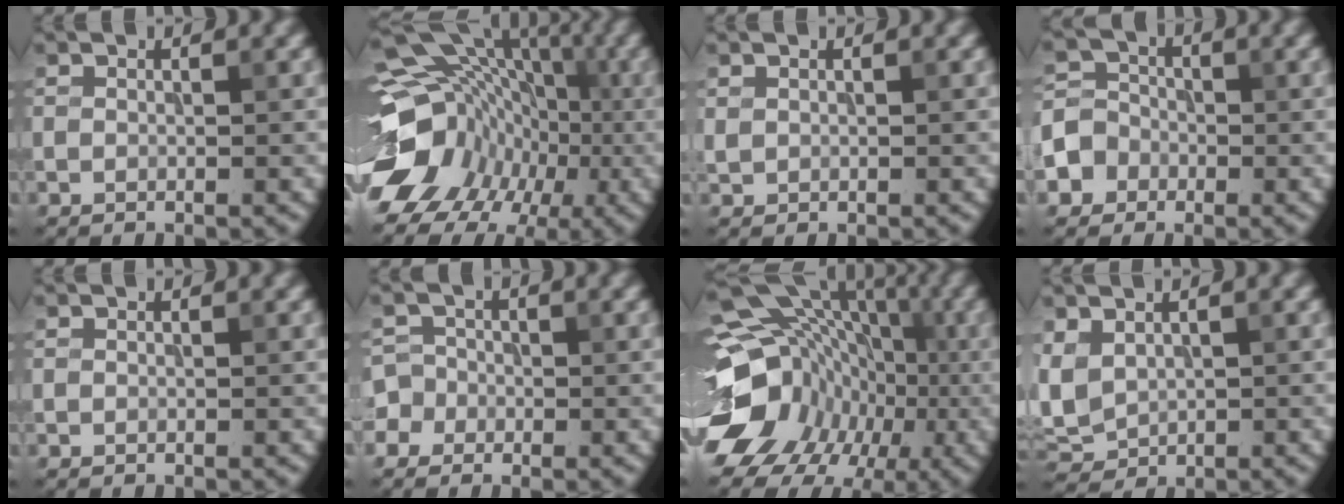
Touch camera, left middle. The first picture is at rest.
{"total": 15.3, "force": [-2.5, 12.6, 8.4], "torque": [-0.151, 0.007, -0.054]}
{"total": 0.6, "force": [0.3, 0.4, 0.2], "torque": [-0.003, 0.002, 0.006]}
{"total": 3.9, "force": [-1.8, 3.5, 0.5], "torque": [0.017, 0.003, -0.042]}
{"total": 0.0}
{"total": 3.9, "force": [-1.9, 3.4, 0.5], "torque": [0.011, 0.009, -0.049]}
{"total": 17.5, "force": [-3.5, 14.3, 9.4], "torque": [-0.156, 0.000, -0.064]}
{"total": 3.2, "force": [0.6, 2.4, 2.0], "torque": [-0.054, 0.001, 0.012]}